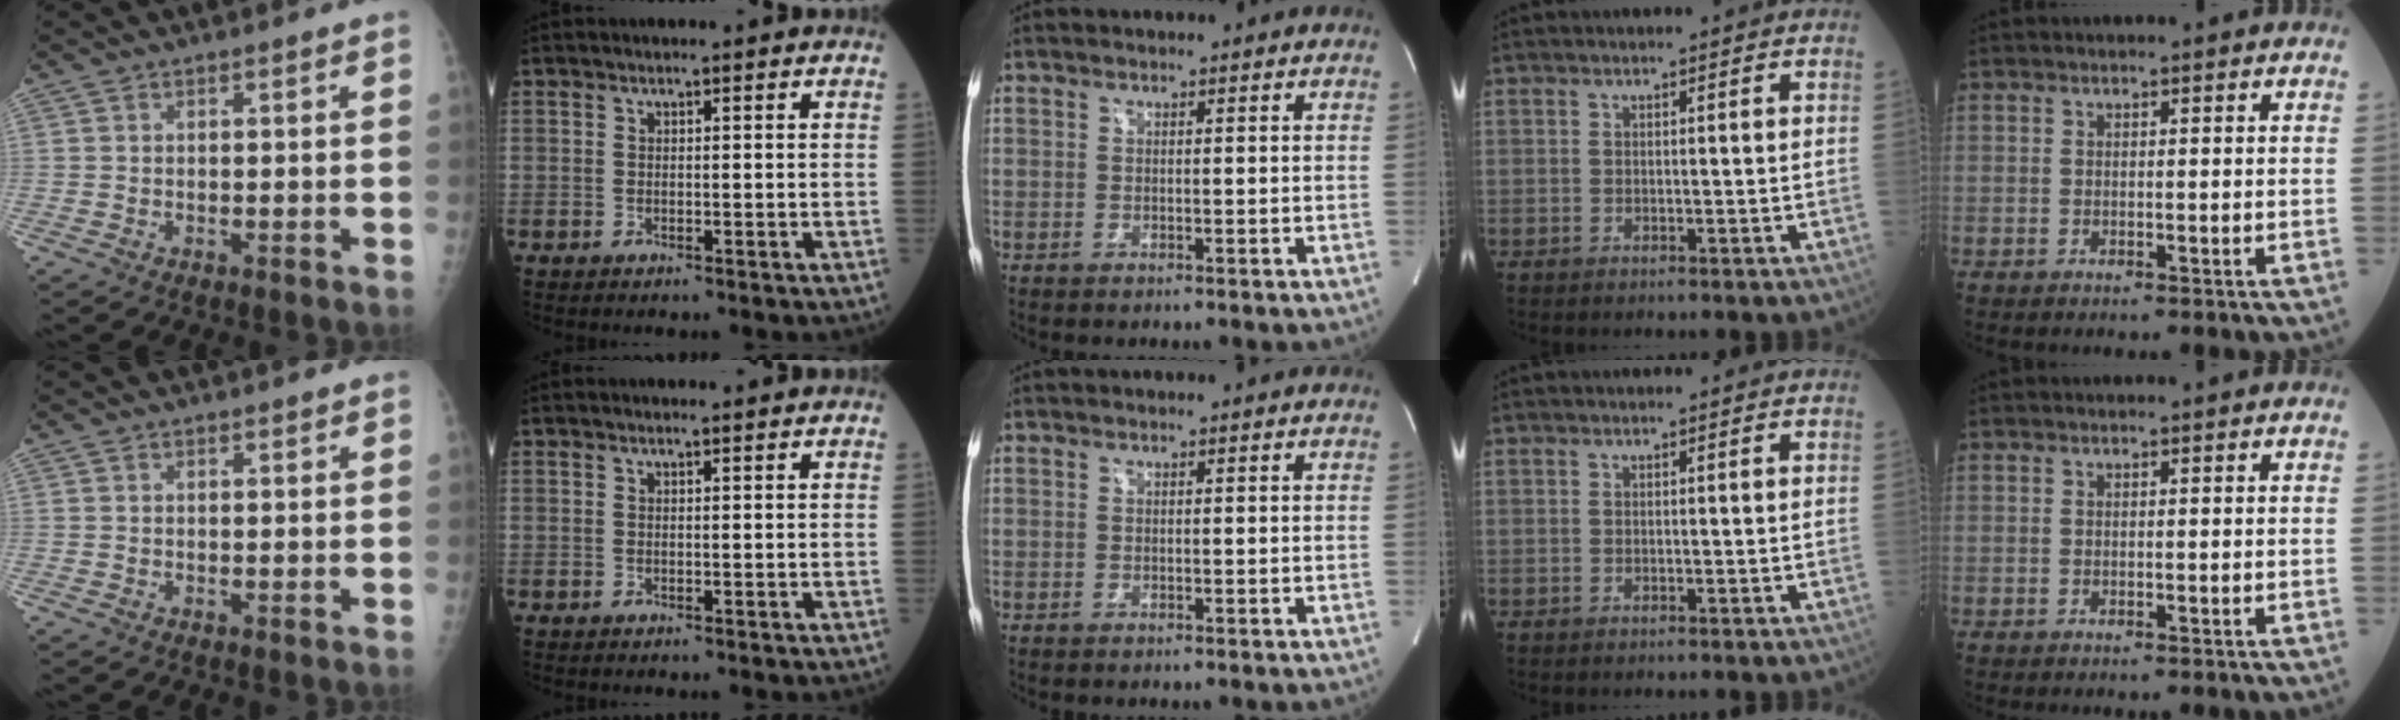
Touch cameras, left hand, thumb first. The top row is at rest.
{"thumb": {"total": 0.7, "force": [0.6, 0.2, 0.3], "torque": [-0.005, -0.003, 0.009]}, "index": {"total": 0.6, "force": [0.6, -0.1, 0.2], "torque": [-0.008, 0.001, 0.010]}}